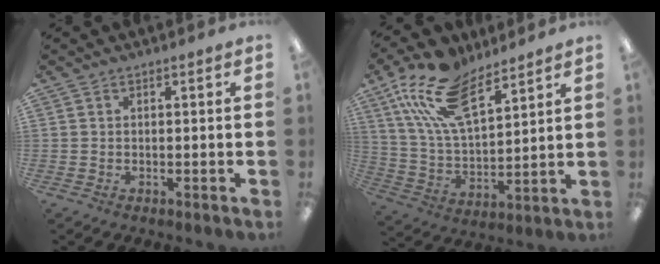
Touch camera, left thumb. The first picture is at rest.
{"total": 18.5, "force": [11.9, 8.4, 11.5], "torque": [-0.237, -0.043, 0.216]}